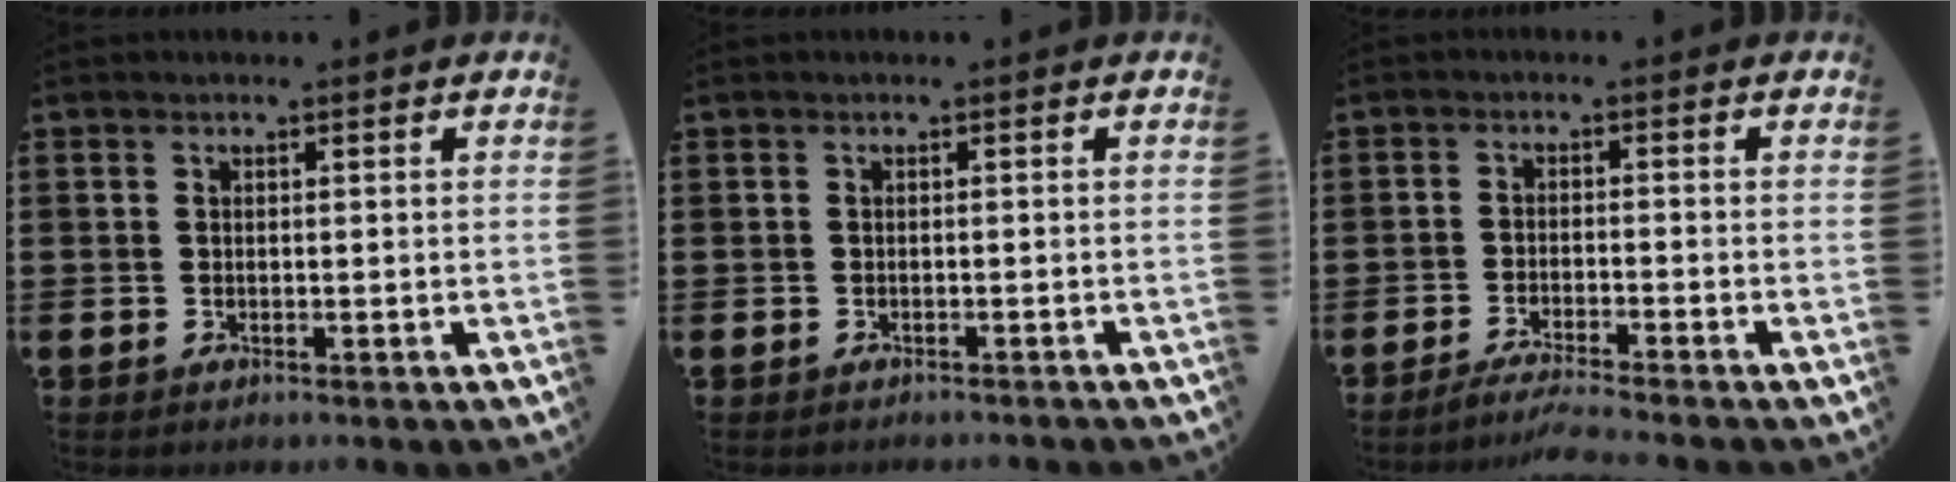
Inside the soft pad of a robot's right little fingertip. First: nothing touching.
{"total": 0.6, "force": [-0.6, -0.1, 0.0], "torque": [0.001, 0.000, -0.012]}
{"total": 2.9, "force": [-2.6, -0.4, 1.3], "torque": [-0.020, -0.001, -0.049]}